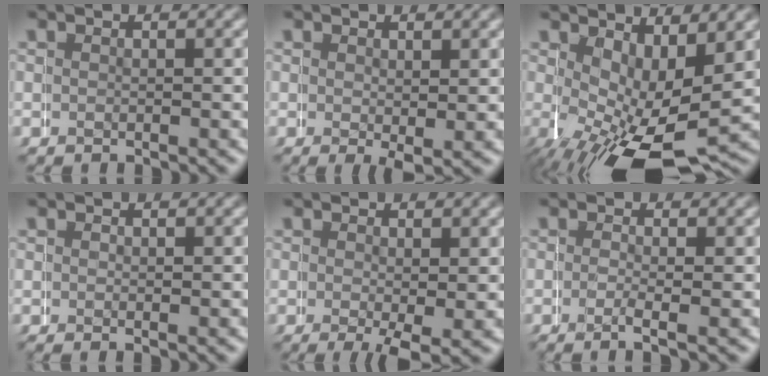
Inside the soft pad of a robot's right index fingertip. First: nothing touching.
{"total": 1.3, "force": [0.2, 0.3, 1.2], "torque": [-0.016, -0.012, 0.007]}
{"total": 8.0, "force": [-1.6, 4.7, 6.2], "torque": [-0.122, -0.047, -0.007]}
{"total": 0.0}
{"total": 2.8, "force": [-1.1, 0.6, 2.5], "torque": [-0.033, -0.017, -0.012]}
{"total": 2.0, "force": [-0.9, 0.1, 1.7], "torque": [-0.033, -0.007, -0.019]}